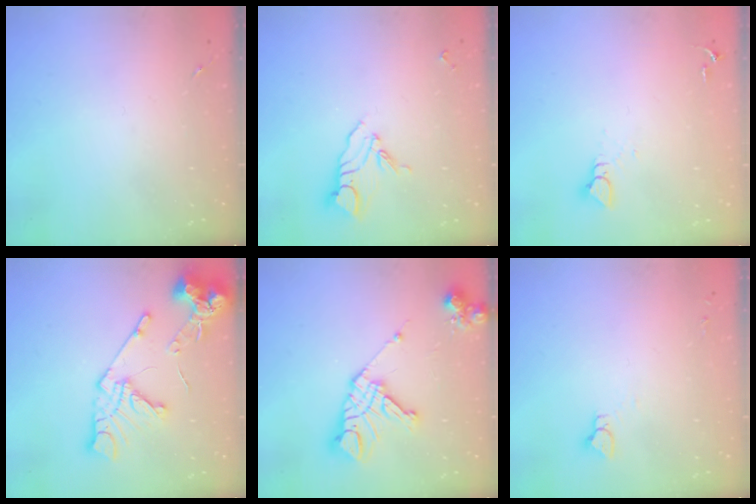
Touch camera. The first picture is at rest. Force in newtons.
{"total": 8.5, "press": 8.4, "slide": 0.9}
{"total": 3.9, "press": 3.8, "slide": 0.5}
{"total": 16.4, "press": 16.3, "slide": 1.9}
{"total": 16.3, "press": 16.2, "slide": 1.8}
{"total": 3.2, "press": 3.2, "slide": 0.2}